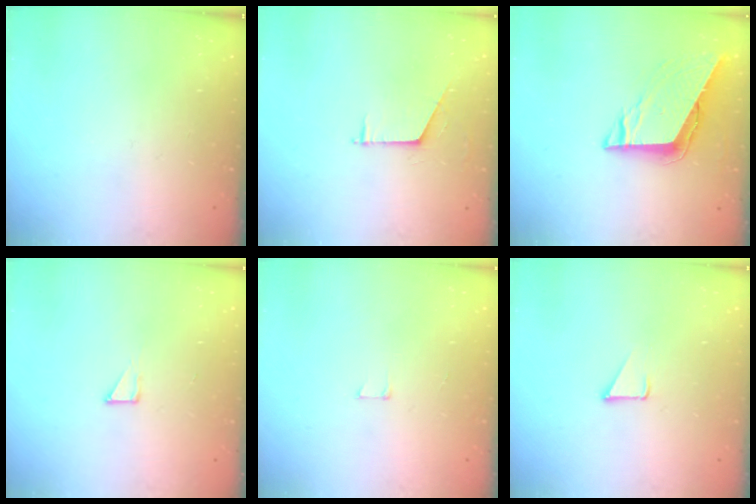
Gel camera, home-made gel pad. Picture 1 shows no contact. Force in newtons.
{"total": 5.7, "press": 5.7, "slide": 0.3}
{"total": 8.3, "press": 8.2, "slide": 0.4}
{"total": 3.6, "press": 3.6, "slide": 0.4}
{"total": 3.0, "press": 3.0, "slide": 0.2}
{"total": 2.8, "press": 2.8, "slide": 0.2}